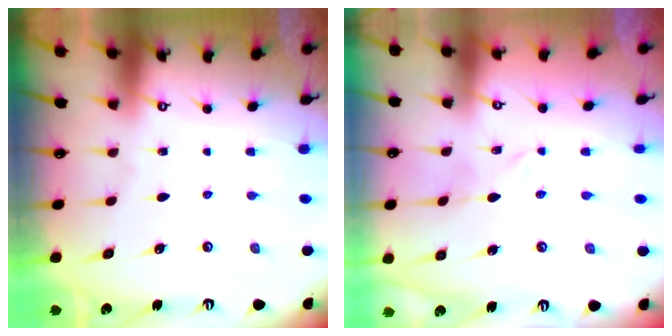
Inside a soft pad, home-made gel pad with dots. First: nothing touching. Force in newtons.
{"total": 1.6, "press": 1.6, "slide": 0.2}